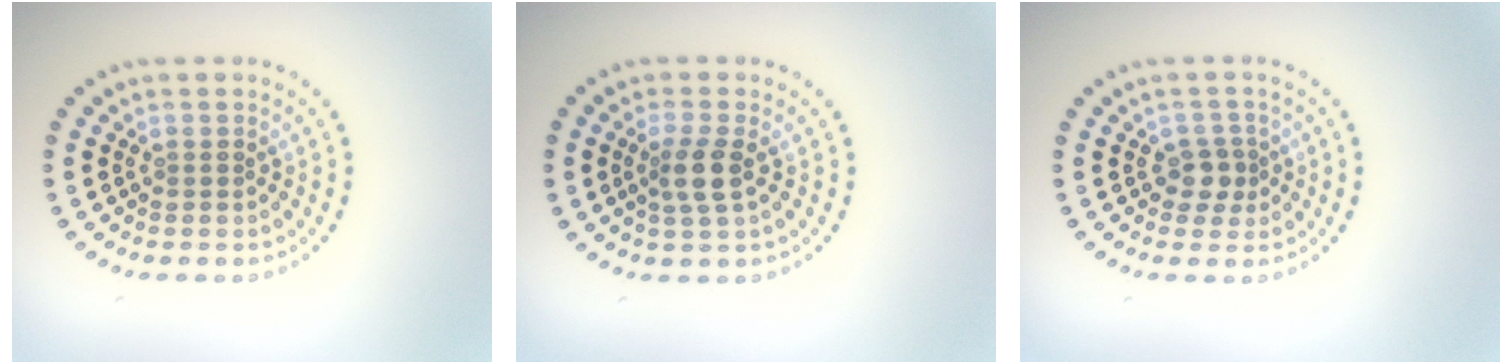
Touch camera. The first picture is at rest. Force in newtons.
{"total": 2.5, "press": 2.0, "slide": 1.4}
{"total": 1.8, "press": 1.5, "slide": 1.0}